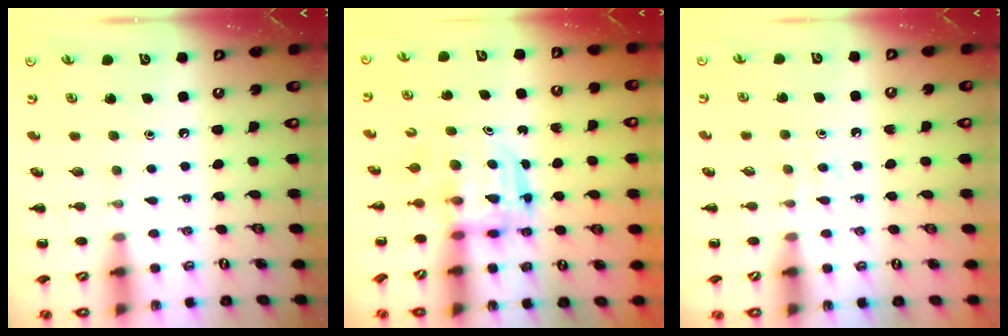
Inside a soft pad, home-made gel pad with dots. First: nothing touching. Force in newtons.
{"total": 3.1, "press": 3.1, "slide": 0.2}
{"total": 2.6, "press": 2.5, "slide": 0.9}